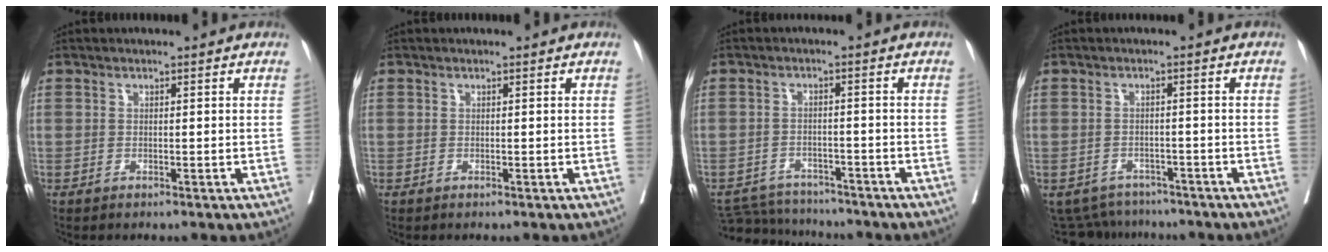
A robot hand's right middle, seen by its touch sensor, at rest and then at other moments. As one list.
[{"total": 0.0}, {"total": 6.8, "force": [-6.7, 1.2, 0.3], "torque": [-0.006, 0.006, -0.103]}, {"total": 6.2, "force": [-5.7, 2.5, -0.2], "torque": [0.002, 0.009, -0.075]}]